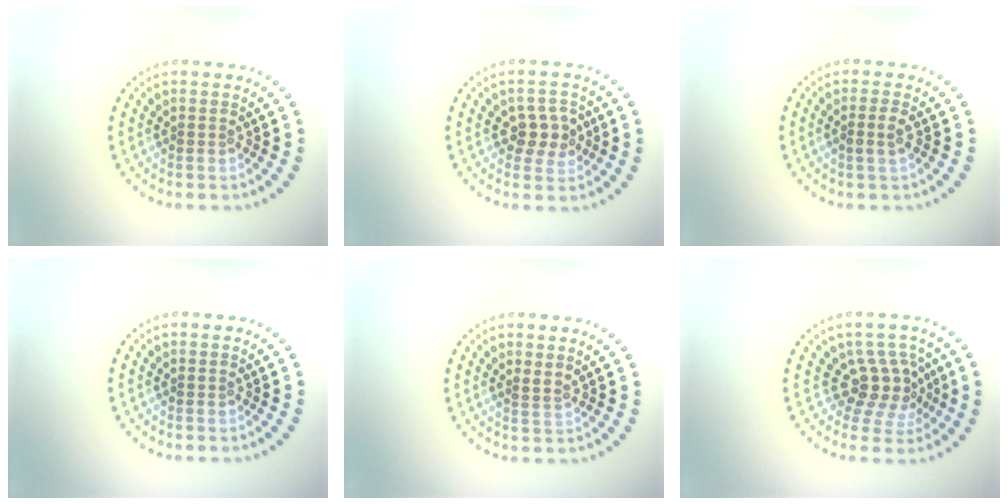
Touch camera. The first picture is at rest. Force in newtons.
{"total": 2.7, "press": 2.6, "slide": 0.7}
{"total": 1.3, "press": 1.2, "slide": 0.4}
{"total": 0.0}
{"total": 0.6, "press": 0.3, "slide": 0.5}
{"total": 3.5, "press": 2.7, "slide": 2.2}